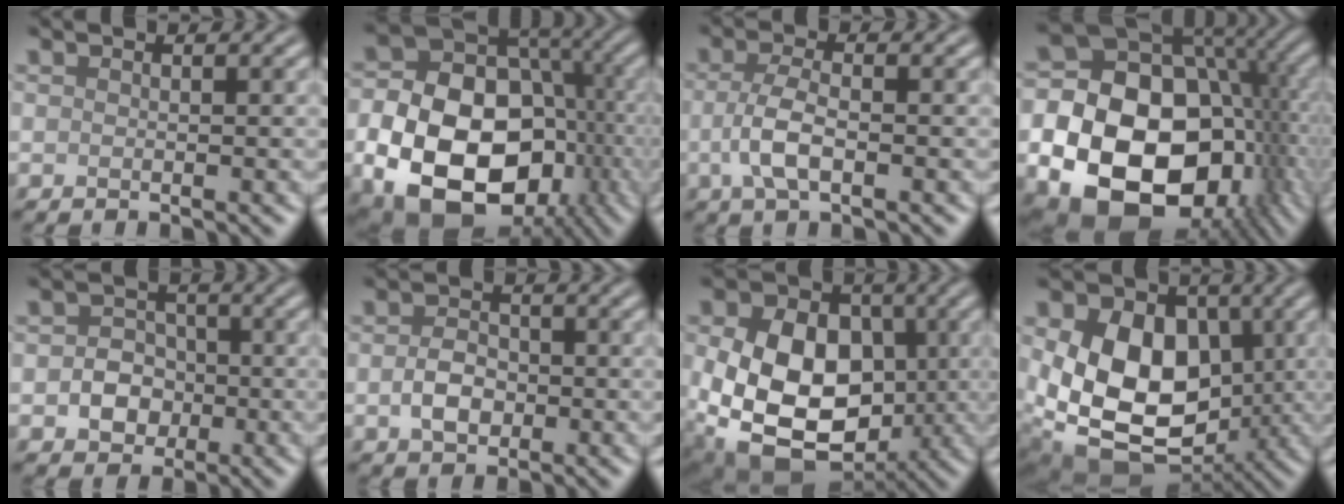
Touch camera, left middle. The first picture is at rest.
{"total": 16.1, "force": [-4.7, 11.4, 10.3], "torque": [-0.191, -0.034, -0.077]}
{"total": 3.3, "force": [-0.7, 1.2, 3.0], "torque": [-0.067, 0.000, -0.018]}
{"total": 22.6, "force": [-4.7, 18.2, 12.5], "torque": [-0.217, -0.022, -0.087]}
{"total": 3.3, "force": [-0.8, 2.7, 1.5], "torque": [-0.011, 0.000, -0.022]}
{"total": 2.9, "force": [-0.7, 2.0, 1.9], "torque": [-0.038, 0.000, -0.017]}
{"total": 15.7, "force": [-1.2, 12.0, 10.2], "torque": [-0.171, -0.017, -0.037]}
{"total": 14.3, "force": [-0.4, 10.3, 9.9], "torque": [-0.146, -0.011, -0.015]}